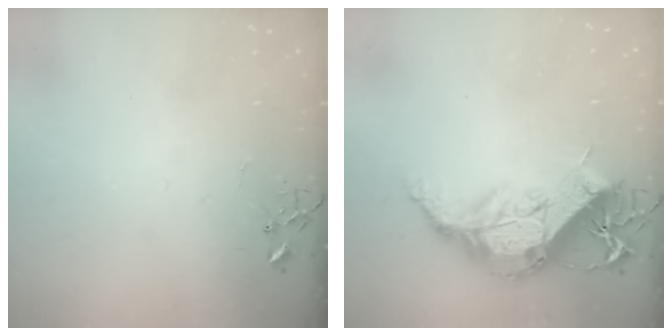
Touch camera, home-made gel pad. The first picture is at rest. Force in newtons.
{"total": 19.0, "press": 18.9, "slide": 1.8}